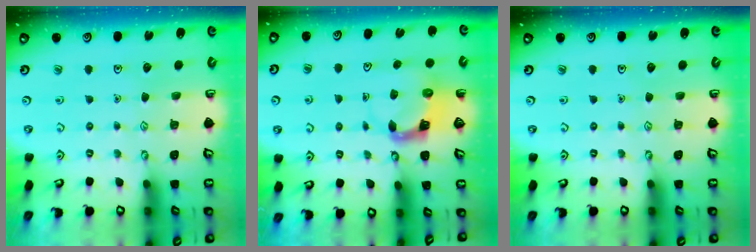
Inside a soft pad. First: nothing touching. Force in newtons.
{"total": 3.9, "press": 3.9, "slide": 0.7}
{"total": 0.0}